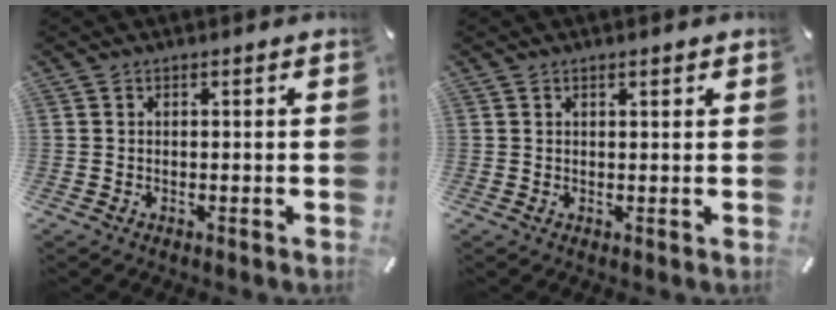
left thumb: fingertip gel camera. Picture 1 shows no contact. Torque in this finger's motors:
{"motor_torque": [0.03, -0.31, -0.06, 0.27, -0.01]}